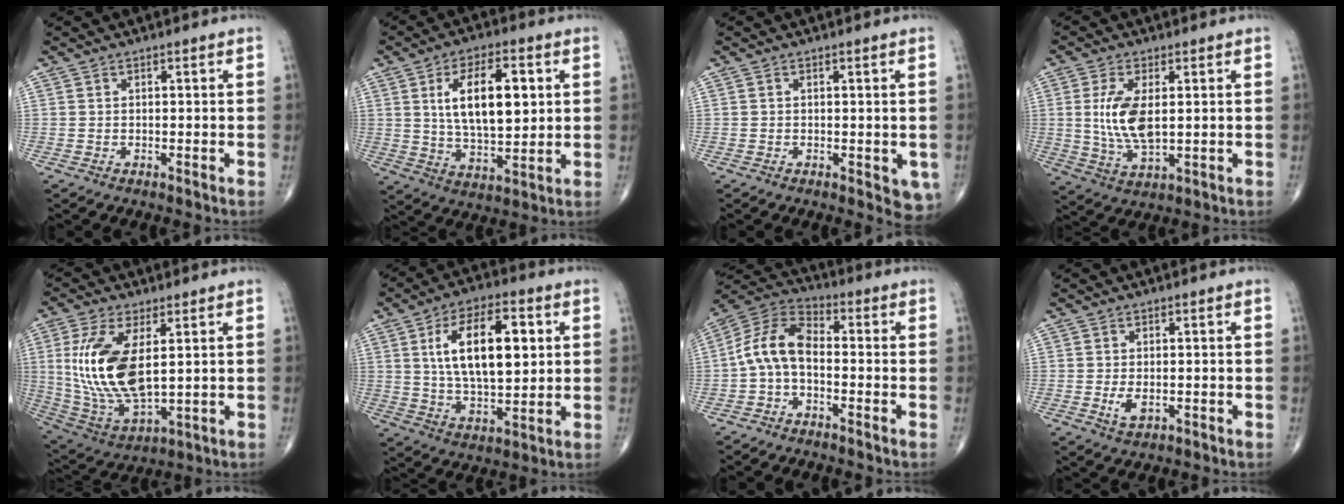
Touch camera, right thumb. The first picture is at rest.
{"total": 14.9, "force": [3.3, 7.0, 12.7], "torque": [-0.196, -0.010, 0.063]}
{"total": 4.5, "force": [-1.0, 2.1, 3.9], "torque": [-0.026, -0.006, -0.011]}
{"total": 9.6, "force": [1.1, 4.3, 8.5], "torque": [-0.175, -0.014, 0.028]}
{"total": 17.0, "force": [2.7, 7.7, 14.9], "torque": [-0.311, -0.020, 0.068]}
{"total": 17.0, "force": [3.9, 8.0, 14.5], "torque": [-0.229, -0.004, 0.069]}
{"total": 9.1, "force": [-1.6, 5.2, 7.3], "torque": [-0.136, 0.035, -0.047]}
{"total": 2.9, "force": [-0.6, 1.5, 2.4], "torque": [-0.046, -0.005, -0.010]}